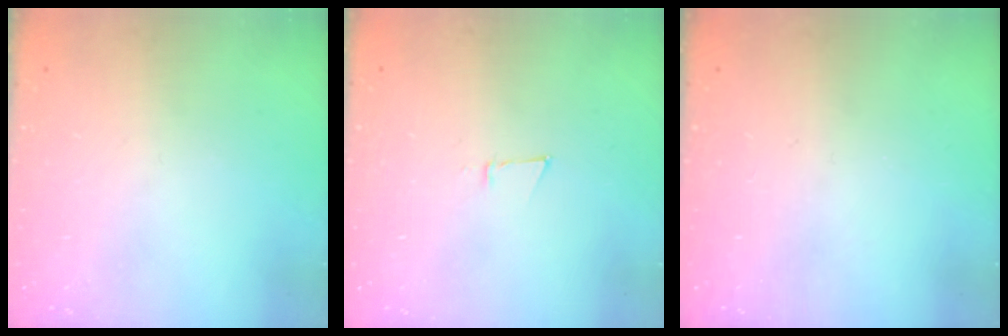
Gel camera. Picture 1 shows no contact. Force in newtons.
{"total": 3.3, "press": 3.3, "slide": 0.6}
{"total": 0.0}